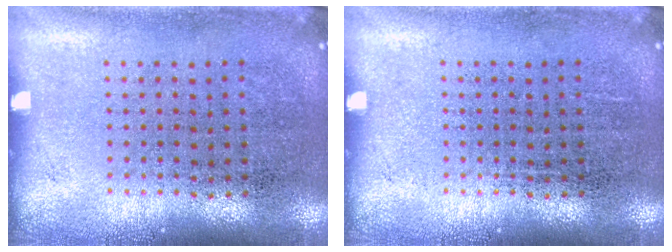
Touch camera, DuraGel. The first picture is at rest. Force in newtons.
{"total": 0.0}